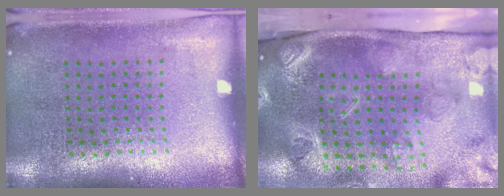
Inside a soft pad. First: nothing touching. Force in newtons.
{"total": 4.6, "press": 3.2, "slide": 3.2}